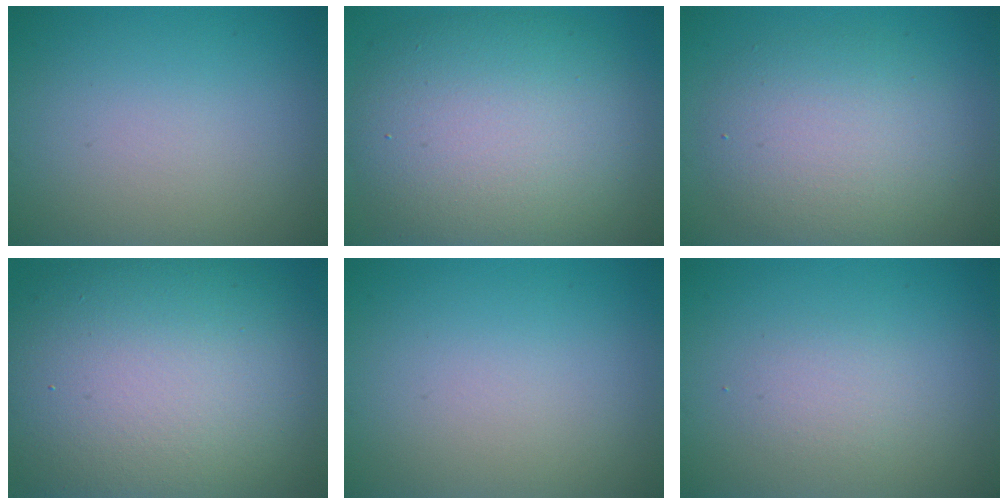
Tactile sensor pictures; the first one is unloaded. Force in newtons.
{"total": 10.6, "press": 10.5, "slide": 0.4}
{"total": 5.4, "press": 5.4, "slide": 0.3}
{"total": 15.4, "press": 15.3, "slide": 1.0}
{"total": 0.0}
{"total": 1.5, "press": 1.5, "slide": 0.1}